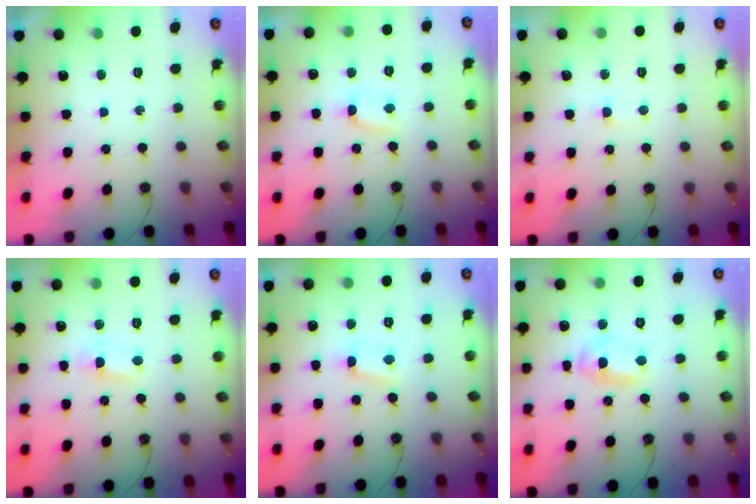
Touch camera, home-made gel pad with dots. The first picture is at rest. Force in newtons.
{"total": 2.4, "press": 2.4, "slide": 0.3}
{"total": 1.4, "press": 1.4, "slide": 0.3}
{"total": 1.0, "press": 0.9, "slide": 0.6}
{"total": 1.6, "press": 1.5, "slide": 0.3}
{"total": 14.7, "press": 3.9, "slide": 14.2}